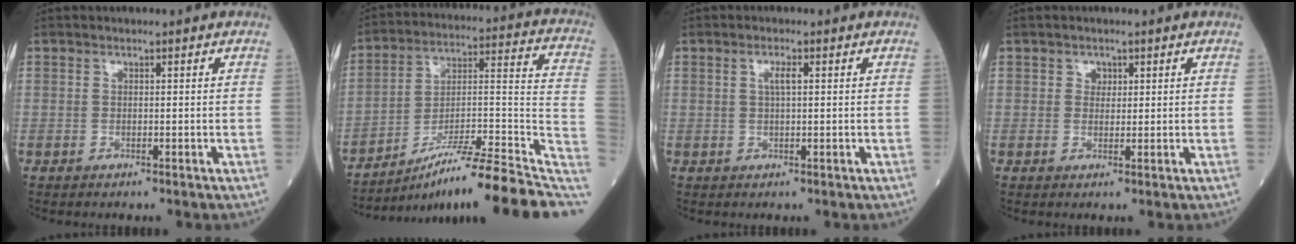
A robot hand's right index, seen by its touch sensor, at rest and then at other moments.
{"total": 22.0, "force": [-16.1, 1.2, 14.9], "torque": [-0.168, 0.017, -0.256]}
{"total": 1.8, "force": [0.5, 0.3, 1.7], "torque": [-0.032, 0.003, 0.007]}
{"total": 1.4, "force": [0.6, 1.2, 0.5], "torque": [-0.001, -0.001, 0.006]}